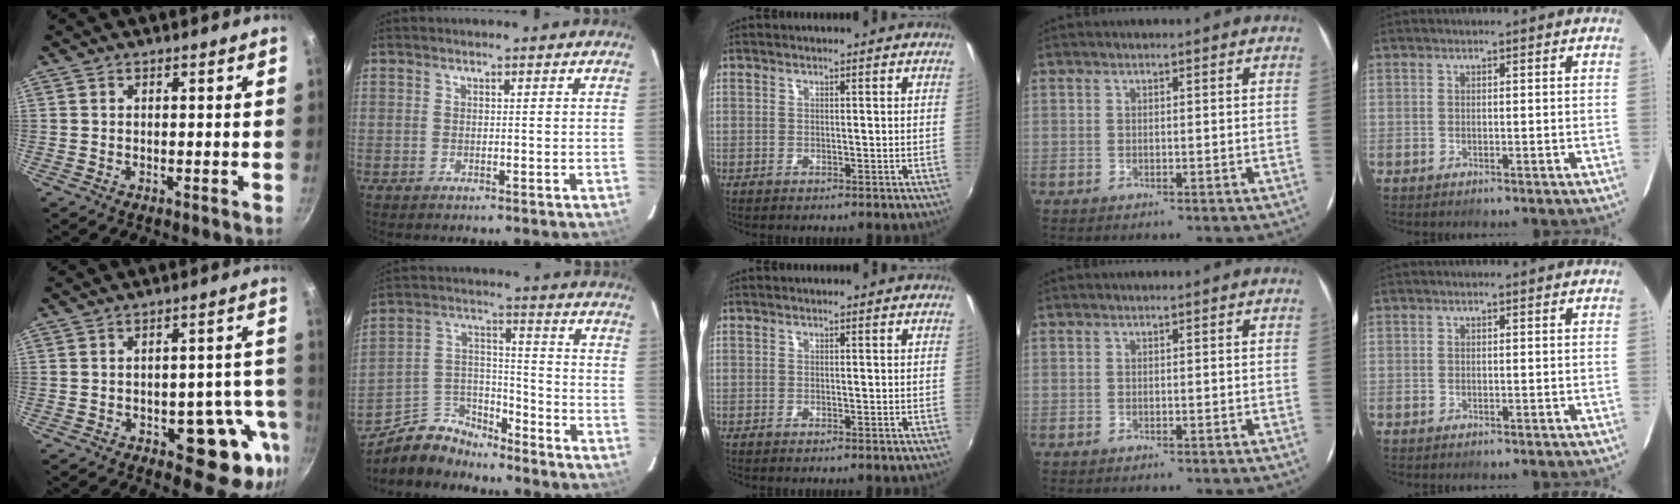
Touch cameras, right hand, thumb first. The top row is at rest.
{"thumb": {"total": 12.7, "force": [-5.0, 6.6, 9.7], "torque": [-0.059, 0.031, -0.059]}, "index": {"total": 9.9, "force": [-8.4, 4.3, 2.9], "torque": [-0.067, 0.037, -0.151]}}